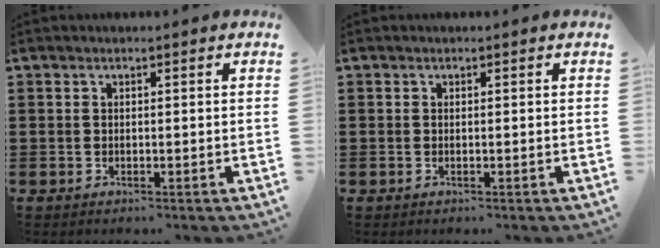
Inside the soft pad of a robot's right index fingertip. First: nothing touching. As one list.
[{"total": 0.0}]